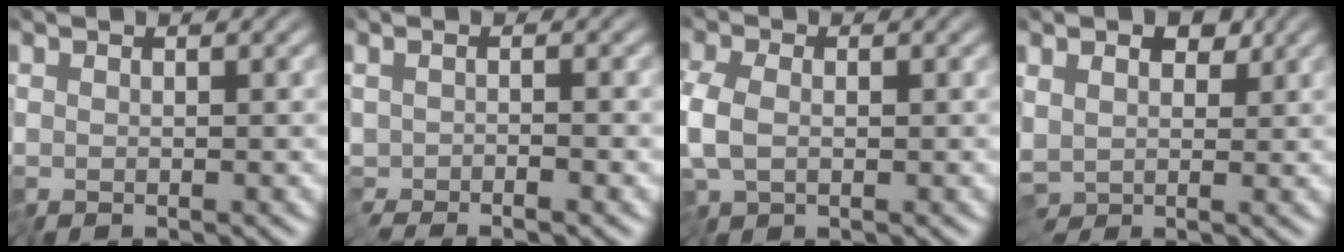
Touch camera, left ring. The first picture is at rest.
{"total": 0.7, "force": [-0.7, -0.1, 0.2], "torque": [-0.004, -0.006, -0.014]}
{"total": 4.8, "force": [-1.8, 3.1, 3.1], "torque": [-0.081, -0.015, -0.040]}
{"total": 5.6, "force": [1.2, 4.0, 3.6], "torque": [-0.082, 0.015, 0.023]}